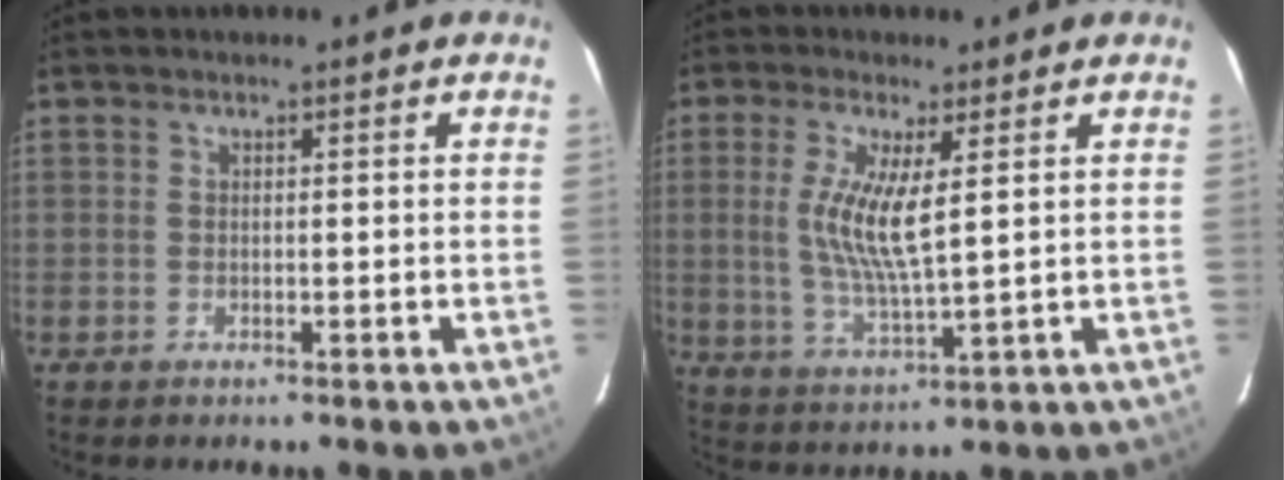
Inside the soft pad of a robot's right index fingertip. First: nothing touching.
{"total": 9.0, "force": [1.8, 1.9, 8.6], "torque": [-0.179, -0.009, 0.037]}